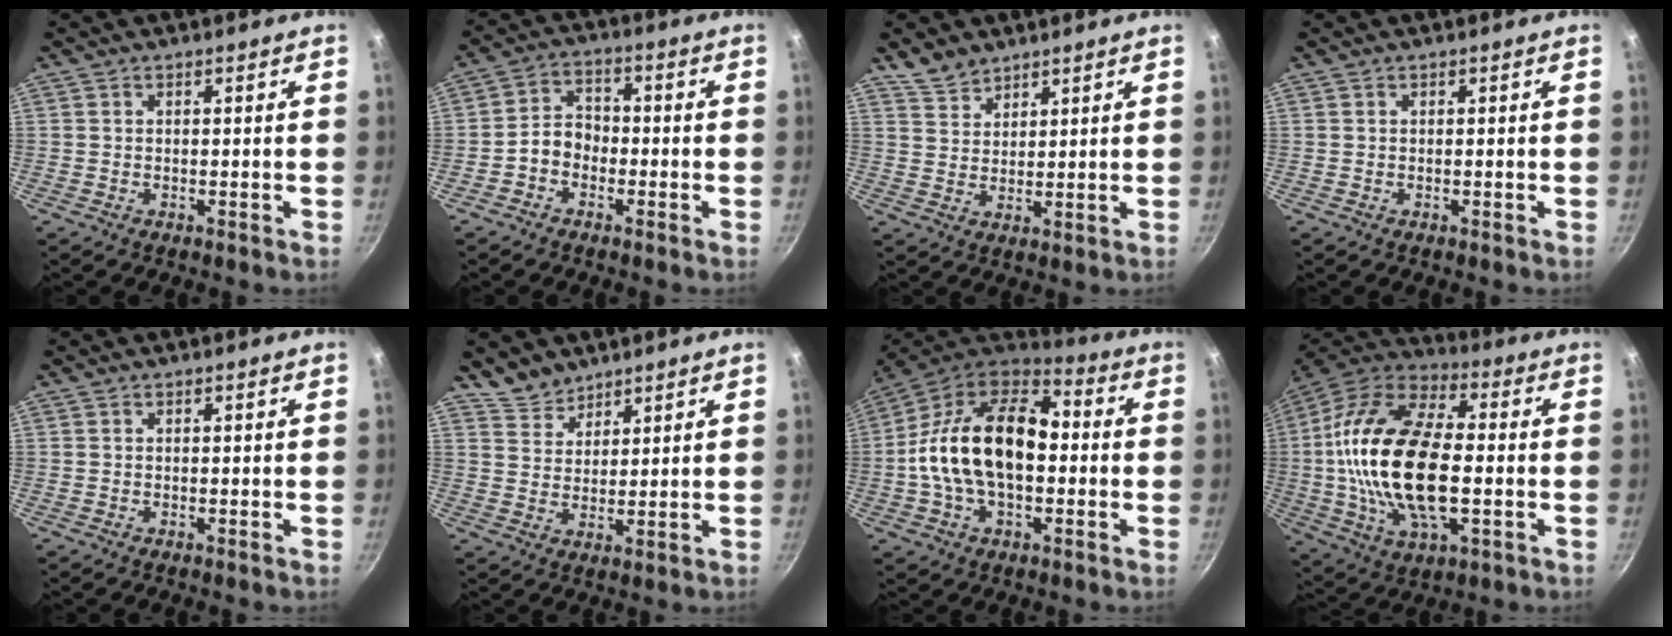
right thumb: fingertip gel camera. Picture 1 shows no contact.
{"total": 5.0, "force": [-2.0, 3.8, 2.6], "torque": [-0.024, 0.031, -0.045]}
{"total": 5.0, "force": [4.1, 2.6, 1.1], "torque": [-0.004, -0.010, 0.083]}
{"total": 0.0}
{"total": 0.0}
{"total": 5.3, "force": [4.6, 2.7, 0.4], "torque": [0.009, -0.019, 0.088]}
{"total": 21.5, "force": [-0.6, 13.1, 17.0], "torque": [-0.282, 0.042, -0.028]}
{"total": 25.3, "force": [-1.0, 12.9, 21.7], "torque": [-0.420, 0.021, -0.025]}